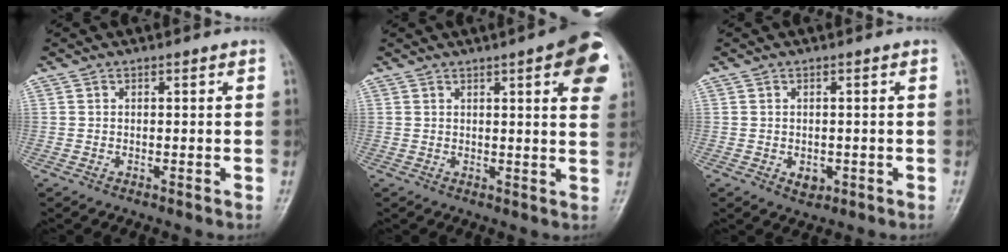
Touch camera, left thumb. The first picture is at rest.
{"total": 12.1, "force": [5.0, 2.9, 10.6], "torque": [-0.106, -0.011, 0.052]}
{"total": 2.2, "force": [-0.7, 1.7, 1.2], "torque": [-0.008, 0.000, -0.002]}